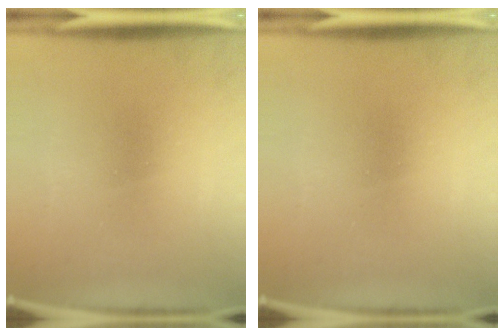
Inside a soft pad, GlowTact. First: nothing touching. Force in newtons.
{"total": 0.0}